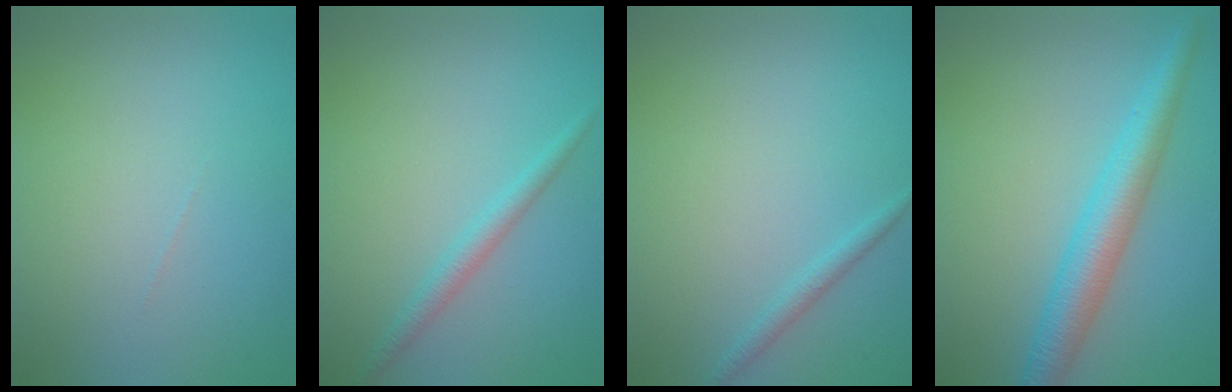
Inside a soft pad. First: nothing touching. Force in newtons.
{"total": 1.8, "press": 1.8, "slide": 0.1}
{"total": 1.1, "press": 1.1, "slide": 0.1}
{"total": 4.7, "press": 4.7, "slide": 0.1}